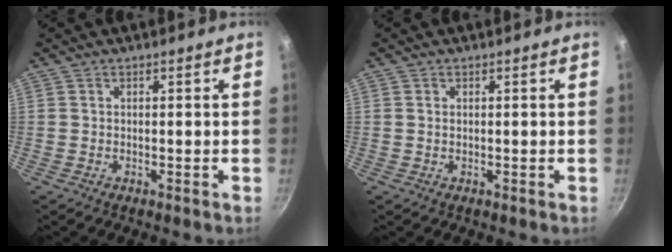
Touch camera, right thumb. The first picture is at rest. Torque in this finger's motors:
{"motor_torque": [-0.23, 0.30, -0.27, 0.14, -0.02]}